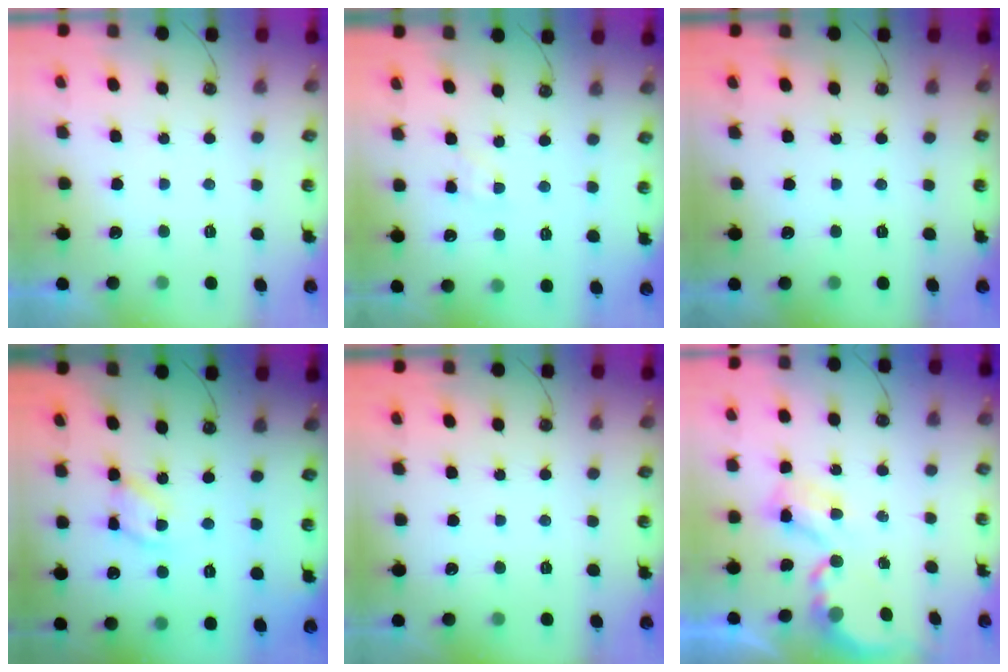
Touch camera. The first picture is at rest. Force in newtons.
{"total": 3.0, "press": 3.0, "slide": 0.5}
{"total": 0.0}
{"total": 9.7, "press": 9.7, "slide": 0.6}
{"total": 0.0}
{"total": 4.6, "press": 4.5, "slide": 0.6}